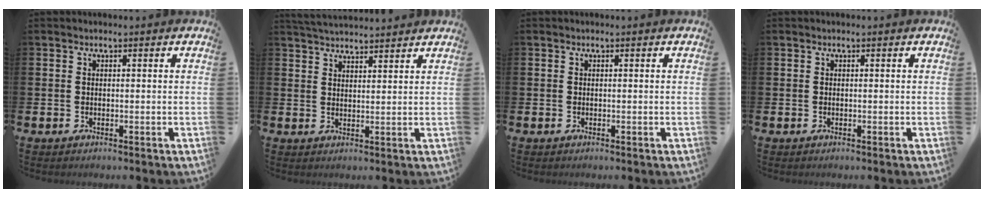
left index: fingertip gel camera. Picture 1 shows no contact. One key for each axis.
{"total": 3.9, "fx": 3.9, "fy": 0.3, "fz": 0.3, "tx": -0.012, "ty": -0.018, "tz": 0.071}
{"total": 0.0}
{"total": 0.0}